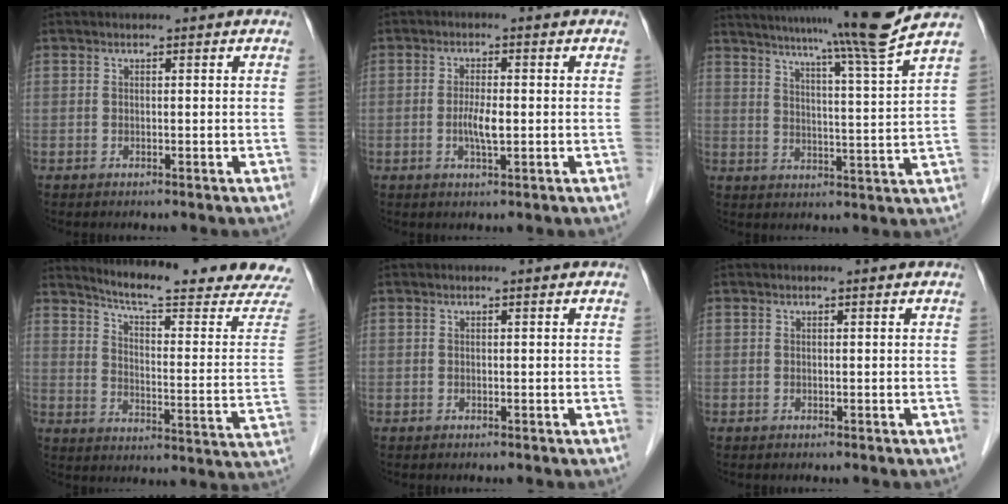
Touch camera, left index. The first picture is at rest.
{"total": 3.4, "force": [-0.6, 0.6, 3.3], "torque": [-0.068, -0.003, -0.008]}
{"total": 14.1, "force": [11.8, -3.2, 6.9], "torque": [-0.113, -0.036, 0.164]}
{"total": 20.5, "force": [19.1, -0.4, 7.4], "torque": [-0.117, -0.098, 0.238]}
{"total": 0.0}
{"total": 0.0}